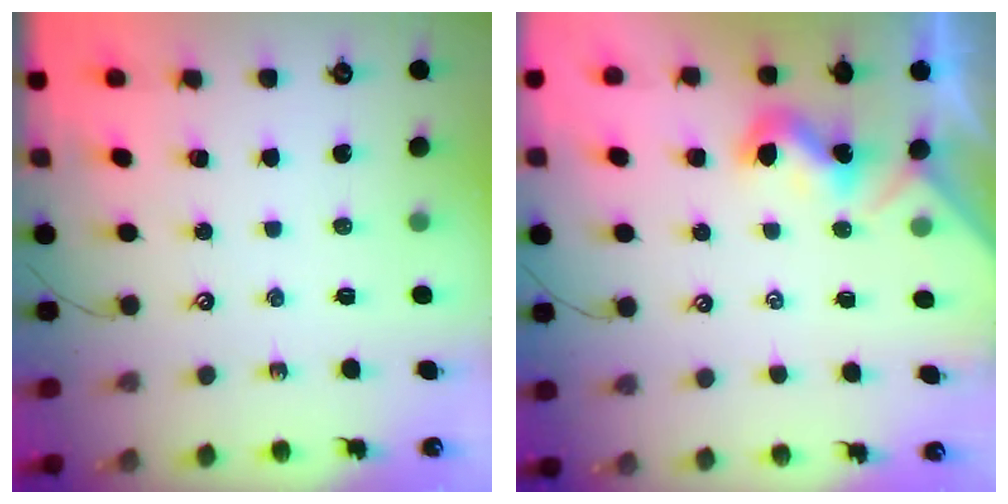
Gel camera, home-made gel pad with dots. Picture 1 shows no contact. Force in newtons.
{"total": 1.3, "press": 1.2, "slide": 0.3}